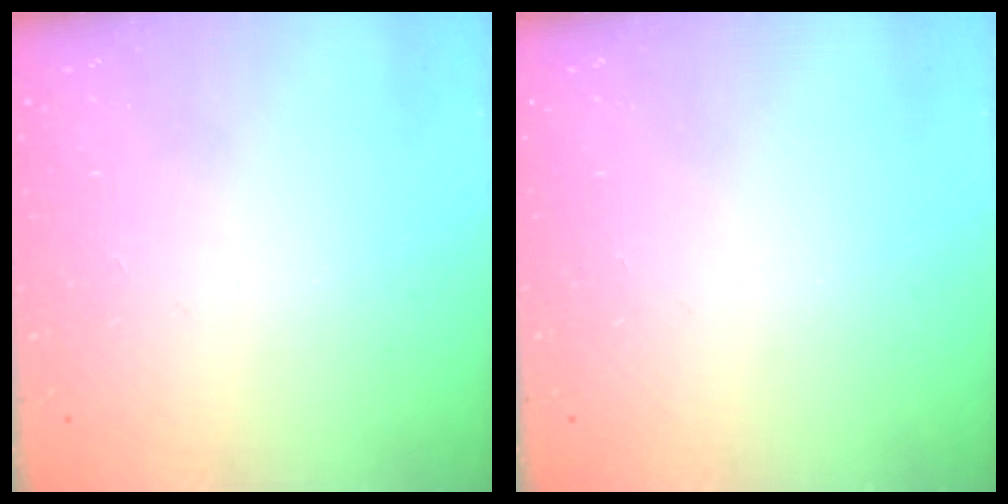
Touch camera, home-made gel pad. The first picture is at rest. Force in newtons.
{"total": 0.0}